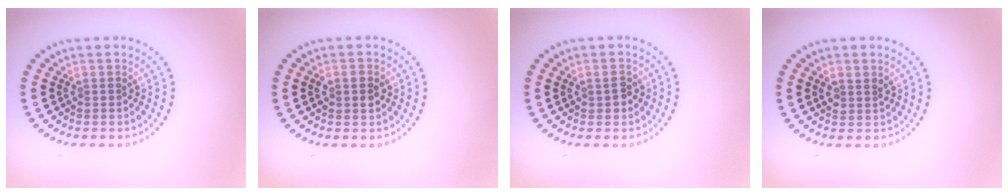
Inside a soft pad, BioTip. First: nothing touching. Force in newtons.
{"total": 1.8, "press": 1.8, "slide": 0.1}
{"total": 1.5, "press": 1.5, "slide": 0.1}
{"total": 1.2, "press": 1.1, "slide": 0.5}